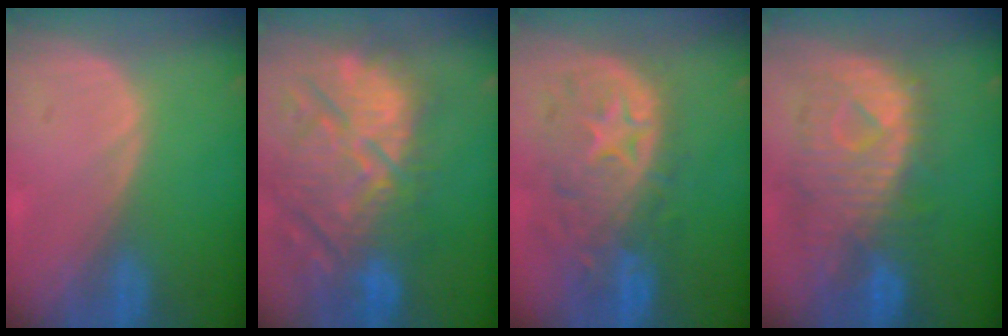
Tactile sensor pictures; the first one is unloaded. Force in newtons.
{"total": 14.5, "press": 12.7, "slide": 7.1}
{"total": 11.1, "press": 9.8, "slide": 5.2}
{"total": 10.7, "press": 9.6, "slide": 4.7}